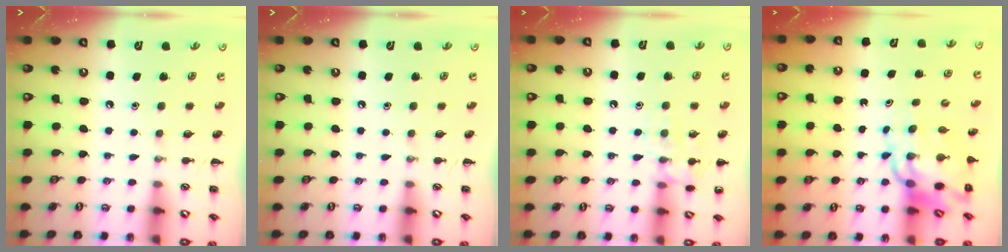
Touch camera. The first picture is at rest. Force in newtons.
{"total": 0.0}
{"total": 9.9, "press": 9.9, "slide": 0.8}
{"total": 13.2, "press": 12.5, "slide": 4.2}